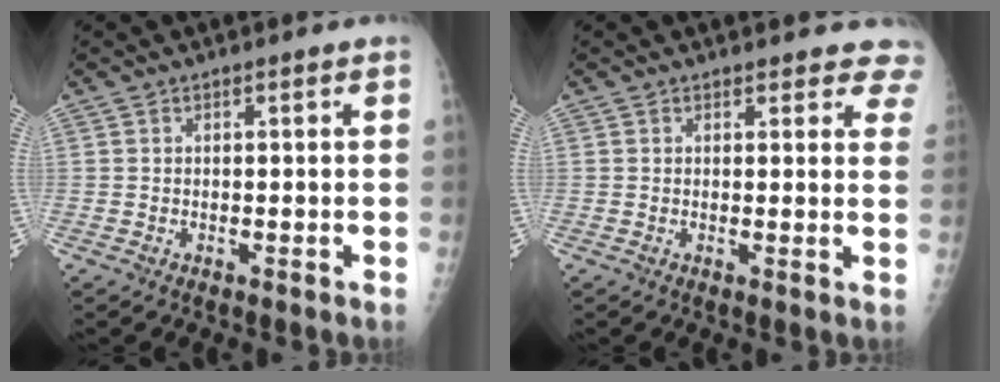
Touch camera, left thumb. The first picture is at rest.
{"total": 5.4, "force": [4.9, 2.2, 0.7], "torque": [0.039, -0.019, 0.028]}